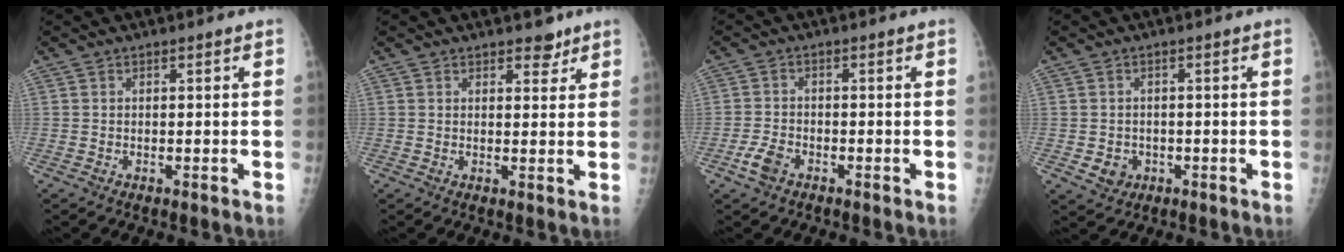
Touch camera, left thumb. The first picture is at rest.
{"total": 3.0, "force": [2.3, 1.5, 1.3], "torque": [0.002, -0.012, 0.030]}
{"total": 3.6, "force": [-2.0, 2.2, 2.1], "torque": [-0.045, 0.008, -0.038]}
{"total": 3.3, "force": [-0.8, 2.9, 1.2], "torque": [-0.006, 0.003, -0.004]}